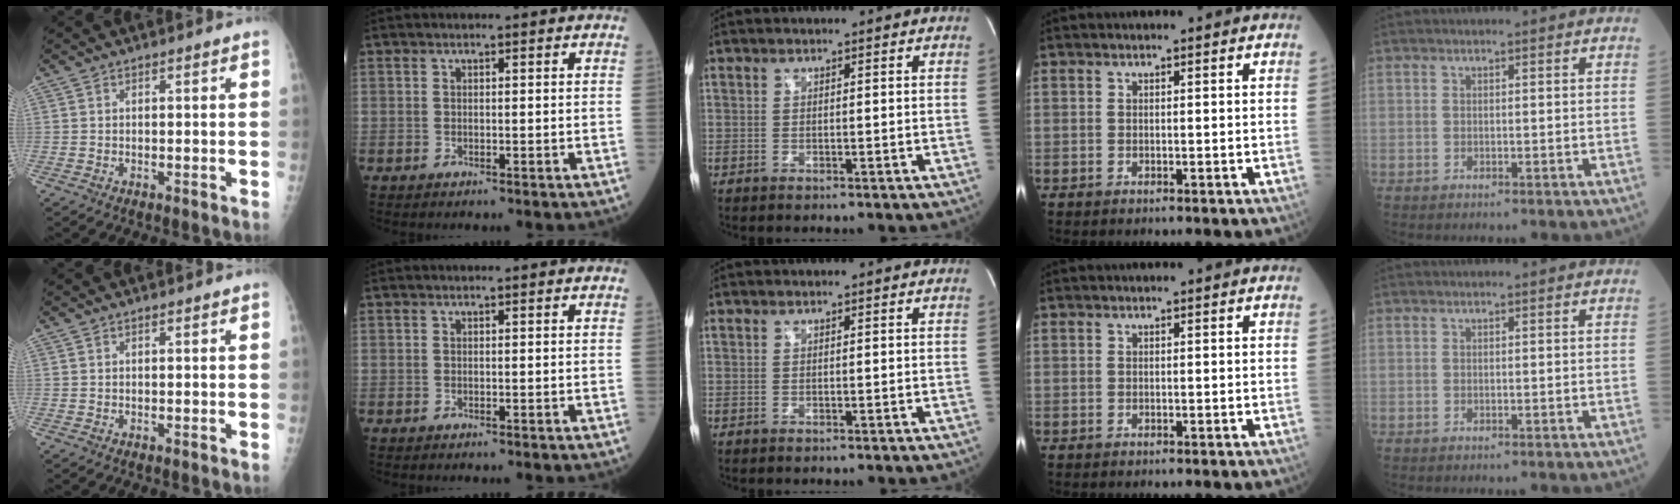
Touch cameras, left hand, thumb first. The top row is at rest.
{}